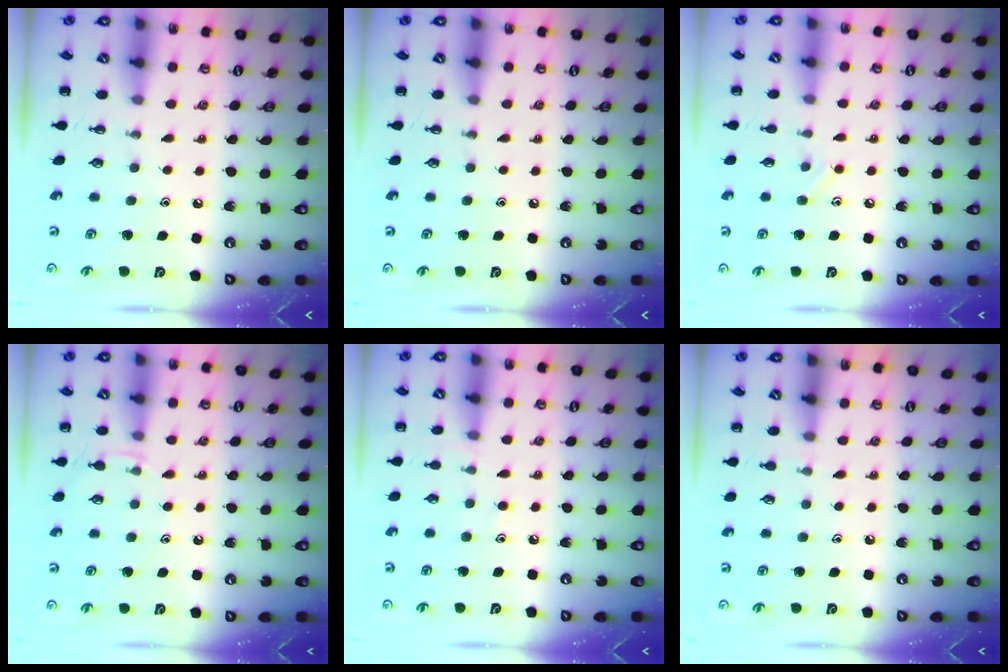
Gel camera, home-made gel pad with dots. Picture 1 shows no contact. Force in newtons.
{"total": 0.0}
{"total": 6.3, "press": 6.0, "slide": 1.9}
{"total": 6.5, "press": 6.2, "slide": 1.8}
{"total": 6.1, "press": 5.7, "slide": 2.2}
{"total": 4.6, "press": 4.4, "slide": 1.5}